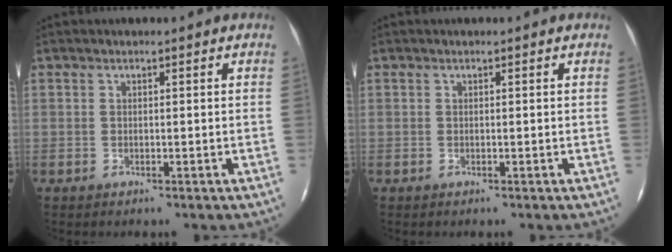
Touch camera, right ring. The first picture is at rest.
{"total": 0.0}